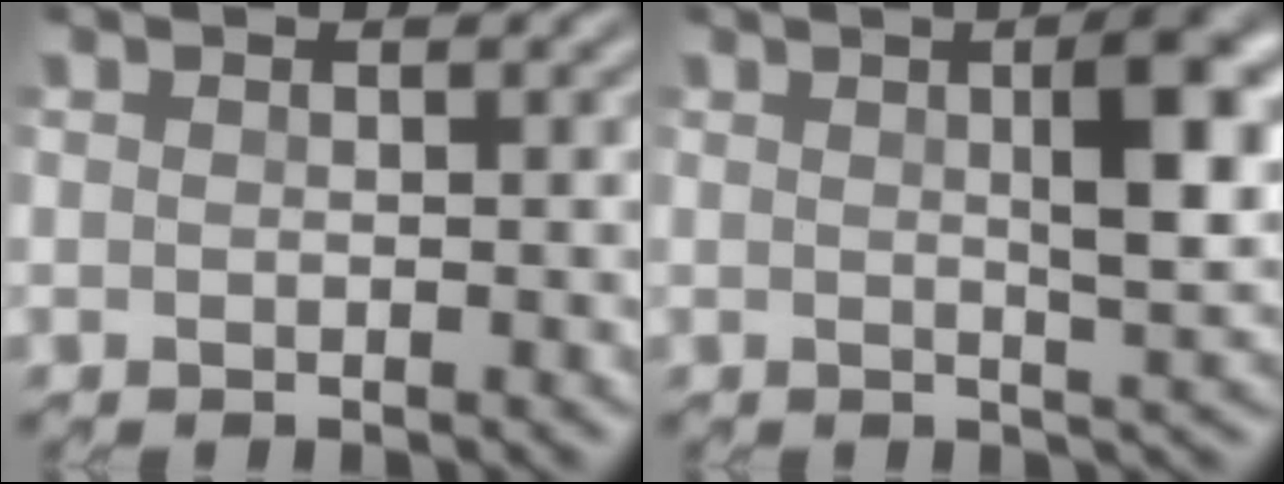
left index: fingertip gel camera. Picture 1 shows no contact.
{"total": 5.3, "force": [1.2, 1.2, 5.0], "torque": [-0.080, 0.010, 0.022]}